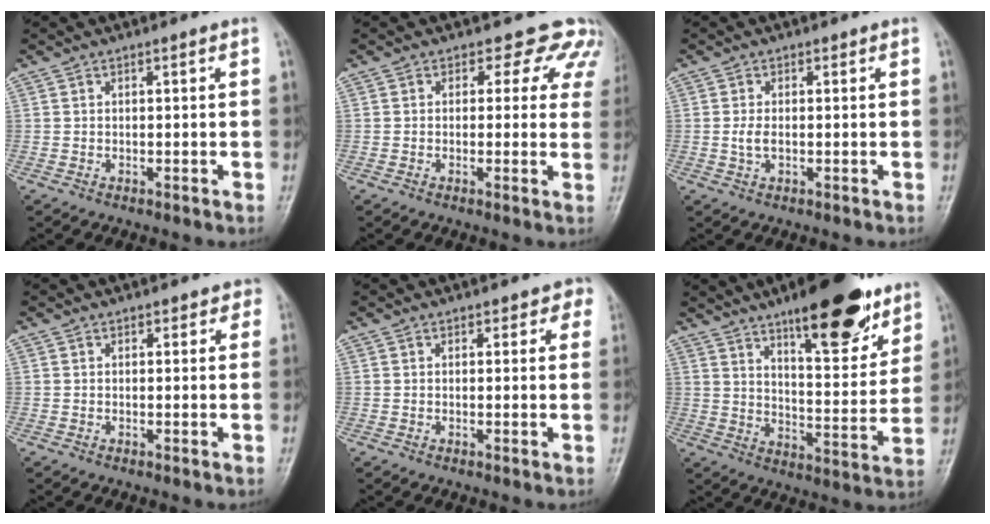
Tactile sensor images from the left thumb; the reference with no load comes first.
{"total": 7.4, "force": [5.4, 4.7, 2.0], "torque": [0.024, -0.016, 0.033]}
{"total": 2.1, "force": [-0.1, 1.2, 1.7], "torque": [-0.037, -0.003, -0.004]}
{"total": 1.6, "force": [0.9, 1.2, 0.6], "torque": [0.018, -0.001, 0.004]}
{"total": 2.5, "force": [1.5, 1.6, 1.2], "torque": [0.019, -0.002, 0.010]}
{"total": 18.4, "force": [12.0, 5.9, 12.7], "torque": [-0.141, -0.068, 0.185]}